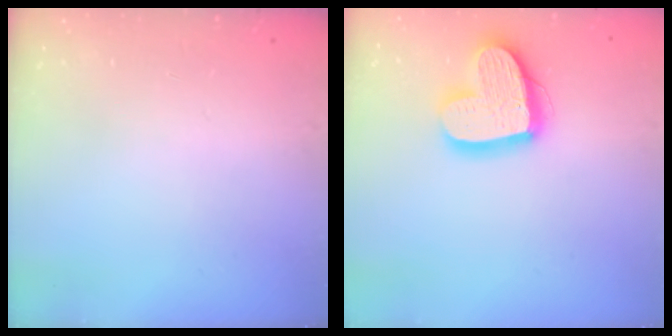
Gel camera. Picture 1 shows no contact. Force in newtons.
{"total": 18.1, "press": 18.0, "slide": 1.8}